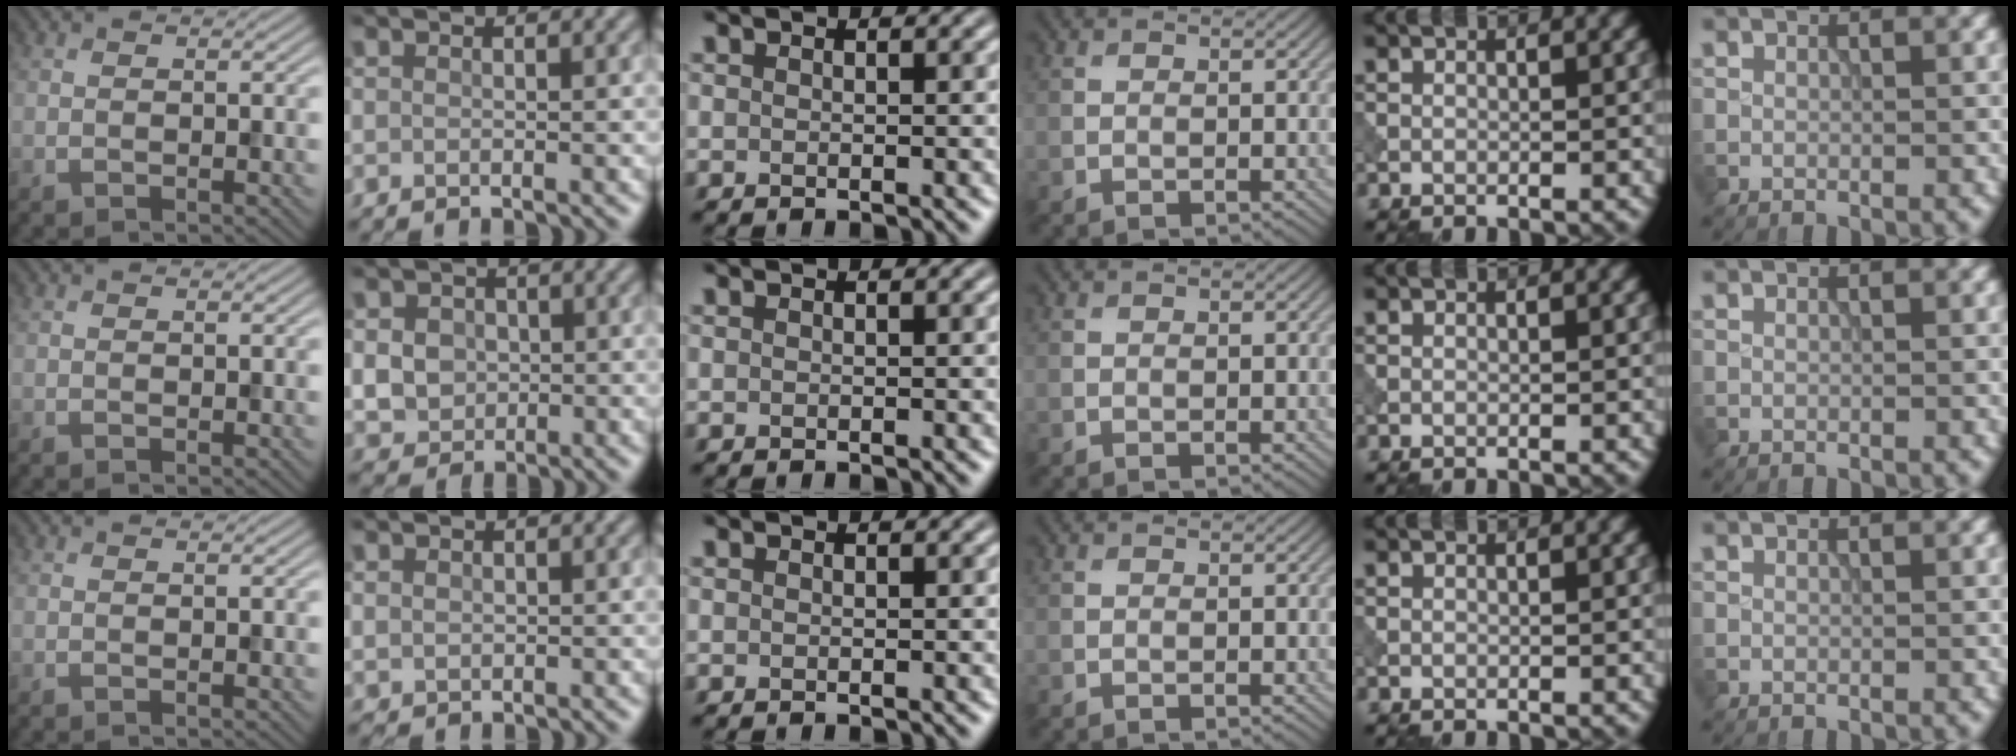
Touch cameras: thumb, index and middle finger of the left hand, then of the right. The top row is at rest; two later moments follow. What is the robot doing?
{"motion": "press", "object": "tv remote"}